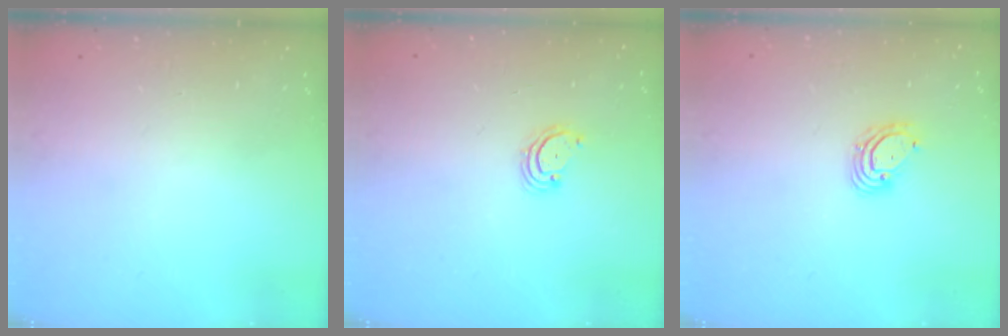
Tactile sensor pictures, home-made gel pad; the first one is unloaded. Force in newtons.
{"total": 3.1, "press": 3.0, "slide": 0.4}
{"total": 5.2, "press": 5.2, "slide": 0.6}